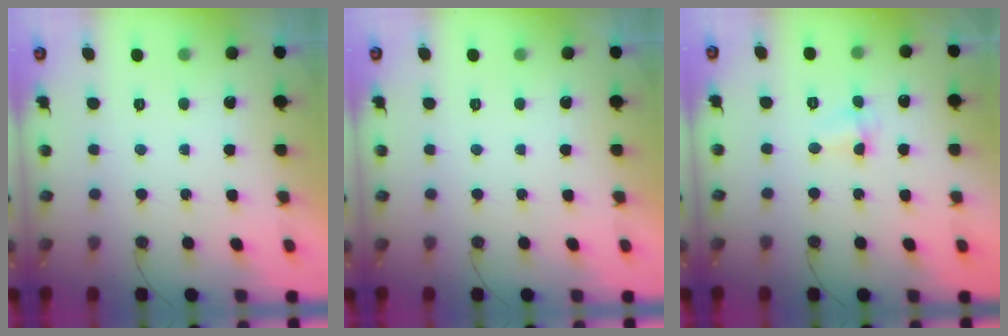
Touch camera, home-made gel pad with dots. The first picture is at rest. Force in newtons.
{"total": 0.0}
{"total": 2.9, "press": 2.8, "slide": 0.7}